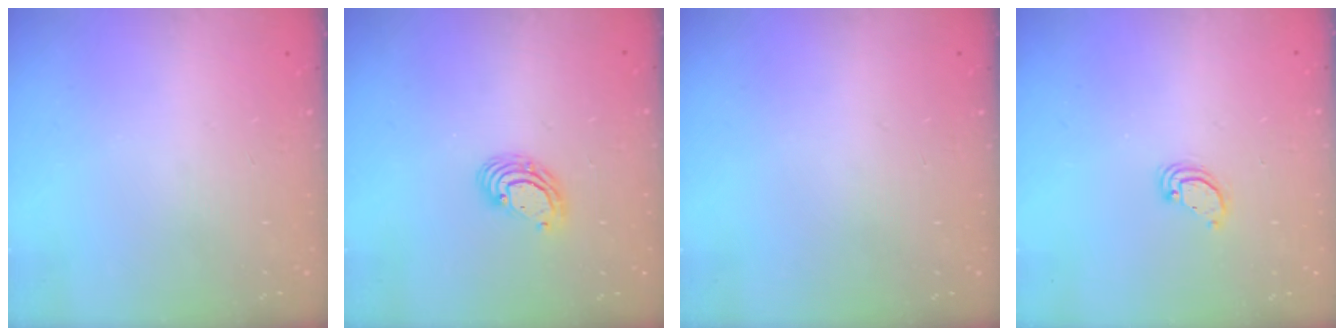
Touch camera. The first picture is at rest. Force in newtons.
{"total": 5.6, "press": 5.6, "slide": 0.2}
{"total": 0.0}
{"total": 3.3, "press": 3.3, "slide": 0.2}